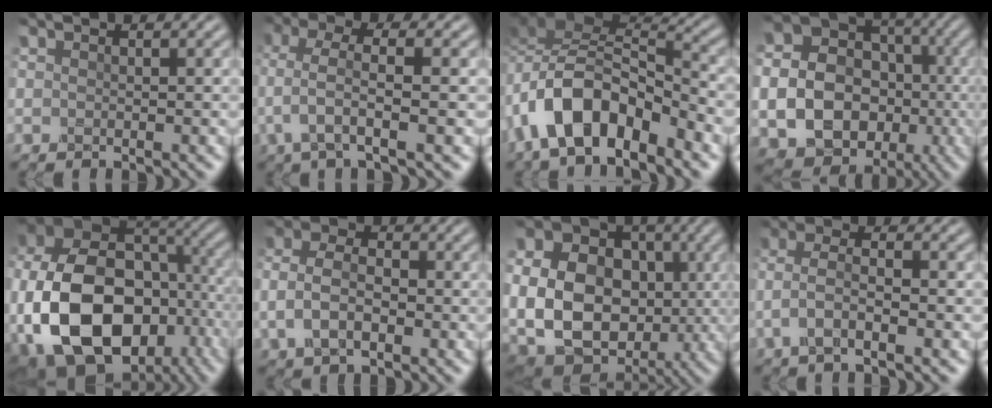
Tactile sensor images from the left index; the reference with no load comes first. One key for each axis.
{"total": 4.4, "fx": -0.5, "fy": 1.1, "fz": 4.2, "tx": -0.090, "ty": 0.010, "tz": -0.012}
{"total": 9.7, "fx": -5.1, "fy": 4.7, "fz": 6.8, "tx": -0.118, "ty": 0.010, "tz": -0.103}
{"total": 16.9, "fx": -3.3, "fy": 14.7, "fz": 7.6, "tx": -0.163, "ty": -0.028, "tz": -0.059}
{"total": 20.1, "fx": -5.3, "fy": 14.5, "fz": 12.9, "tx": -0.281, "ty": -0.021, "tz": -0.077}
{"total": 4.7, "fx": -0.7, "fy": 3.1, "fz": 3.5, "tx": -0.072, "ty": 0.002, "tz": -0.020}
{"total": 15.1, "fx": -0.4, "fy": 12.0, "fz": 9.2, "tx": -0.180, "ty": 0.002, "tz": -0.004}
{"total": 3.8, "fx": -1.0, "fy": 1.2, "fz": 3.4, "tx": -0.073, "ty": 0.004, "tz": -0.025}